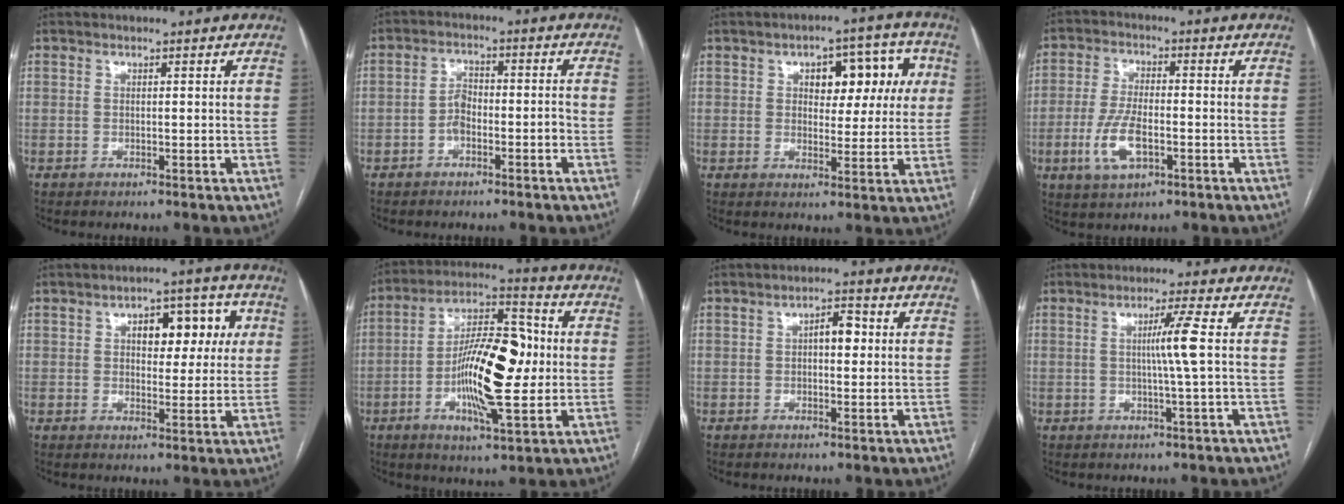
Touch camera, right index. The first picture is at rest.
{"total": 3.8, "force": [-1.7, 1.9, 2.8], "torque": [-0.054, 0.015, -0.031]}
{"total": 9.1, "force": [2.6, 4.9, 7.2], "torque": [-0.078, 0.031, 0.036]}
{"total": 7.8, "force": [-2.6, 3.1, 6.7], "torque": [-0.147, -0.003, -0.045]}
{"total": 8.3, "force": [2.4, 4.3, 6.8], "torque": [-0.079, 0.028, 0.034]}
{"total": 16.7, "force": [-1.6, 4.8, 15.9], "torque": [-0.285, 0.017, -0.028]}
{"total": 3.5, "force": [0.4, 1.5, 3.2], "torque": [-0.049, 0.014, 0.006]}
{"total": 4.8, "force": [0.3, -1.4, 4.6], "torque": [-0.083, -0.002, 0.005]}